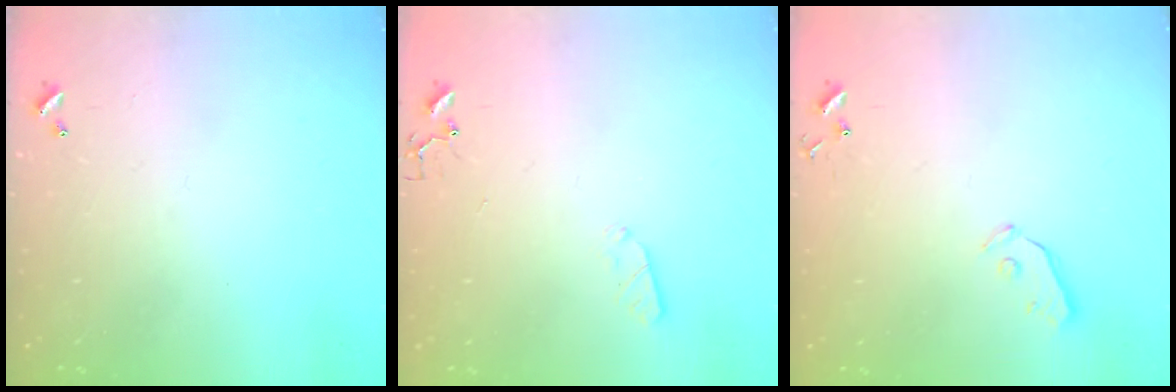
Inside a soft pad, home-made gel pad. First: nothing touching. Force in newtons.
{"total": 3.5, "press": 3.4, "slide": 0.5}
{"total": 3.8, "press": 3.8, "slide": 0.4}